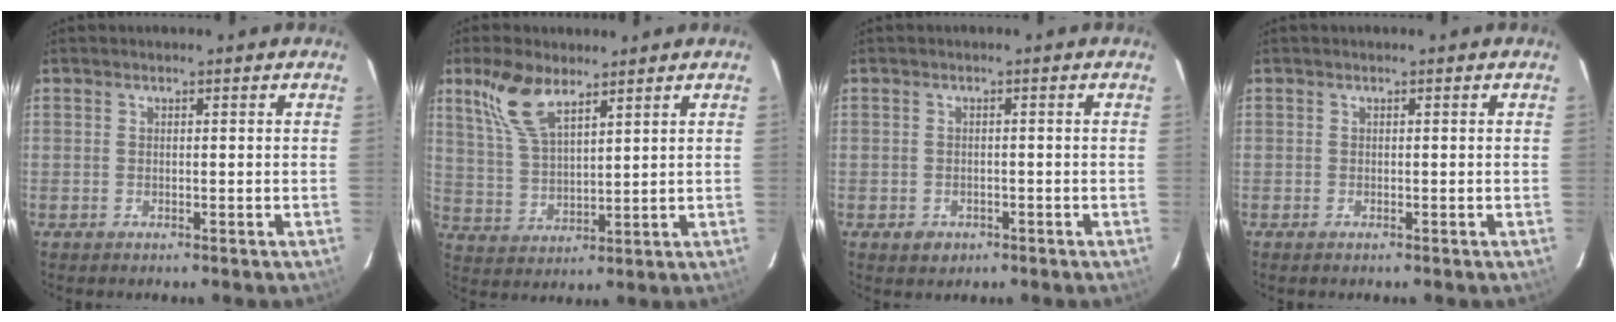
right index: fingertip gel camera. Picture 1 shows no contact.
{"total": 9.5, "force": [6.2, 3.7, 6.1], "torque": [-0.130, 0.011, 0.132]}
{"total": 2.6, "force": [-1.3, 2.1, 0.9], "torque": [-0.018, -0.001, -0.013]}
{"total": 0.0}